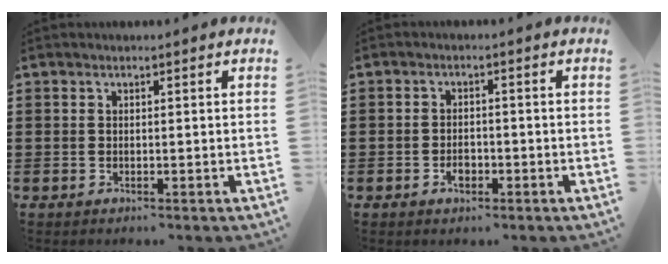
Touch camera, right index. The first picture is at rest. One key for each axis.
{"total": 2.1, "fx": -1.0, "fy": 1.1, "fz": 1.6, "tx": -0.032, "ty": -0.001, "tz": -0.017}